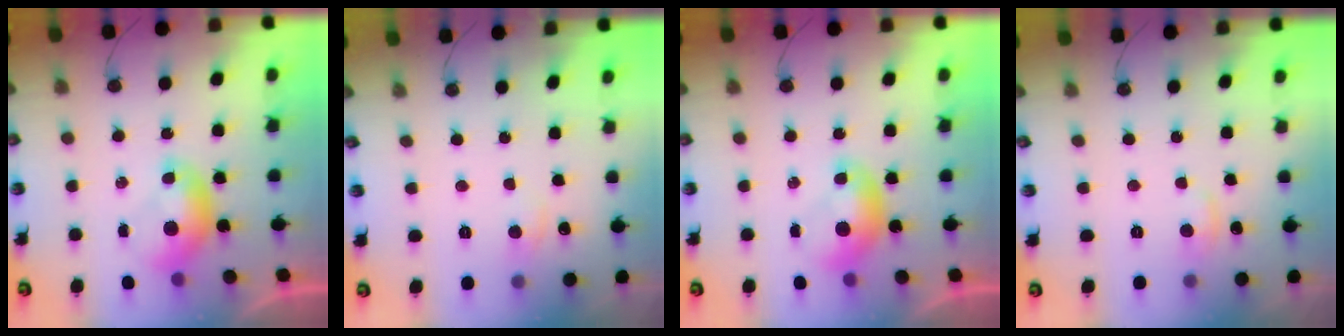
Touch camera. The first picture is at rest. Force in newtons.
{"total": 0.9, "press": 0.7, "slide": 0.6}
{"total": 0.0}
{"total": 1.2, "press": 0.9, "slide": 0.7}